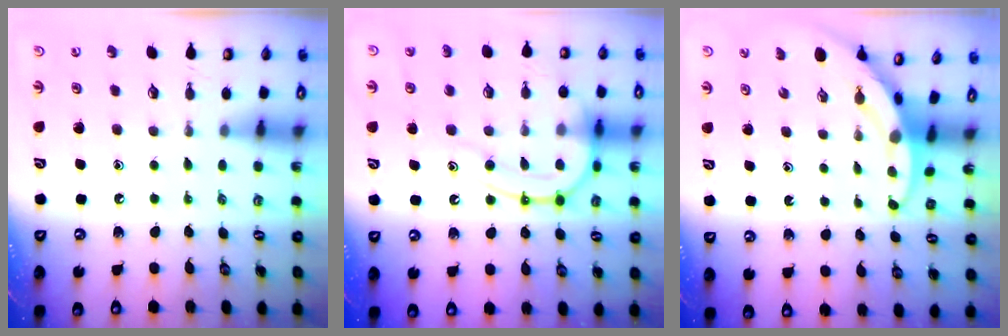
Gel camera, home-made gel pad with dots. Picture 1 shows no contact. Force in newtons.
{"total": 17.2, "press": 17.1, "slide": 1.5}
{"total": 3.3, "press": 3.3, "slide": 0.1}